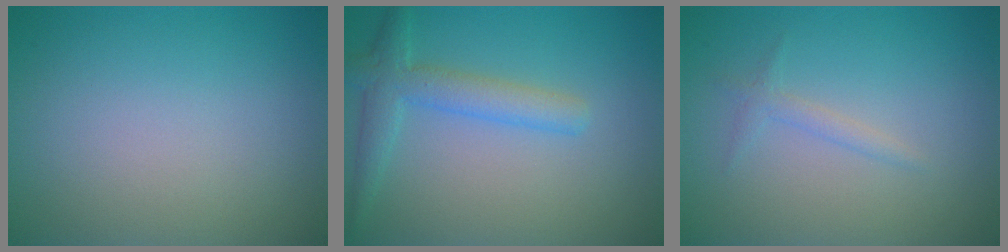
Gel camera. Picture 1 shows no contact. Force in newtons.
{"total": 3.4, "press": 3.4, "slide": 0.2}
{"total": 1.1, "press": 1.1, "slide": 0.1}